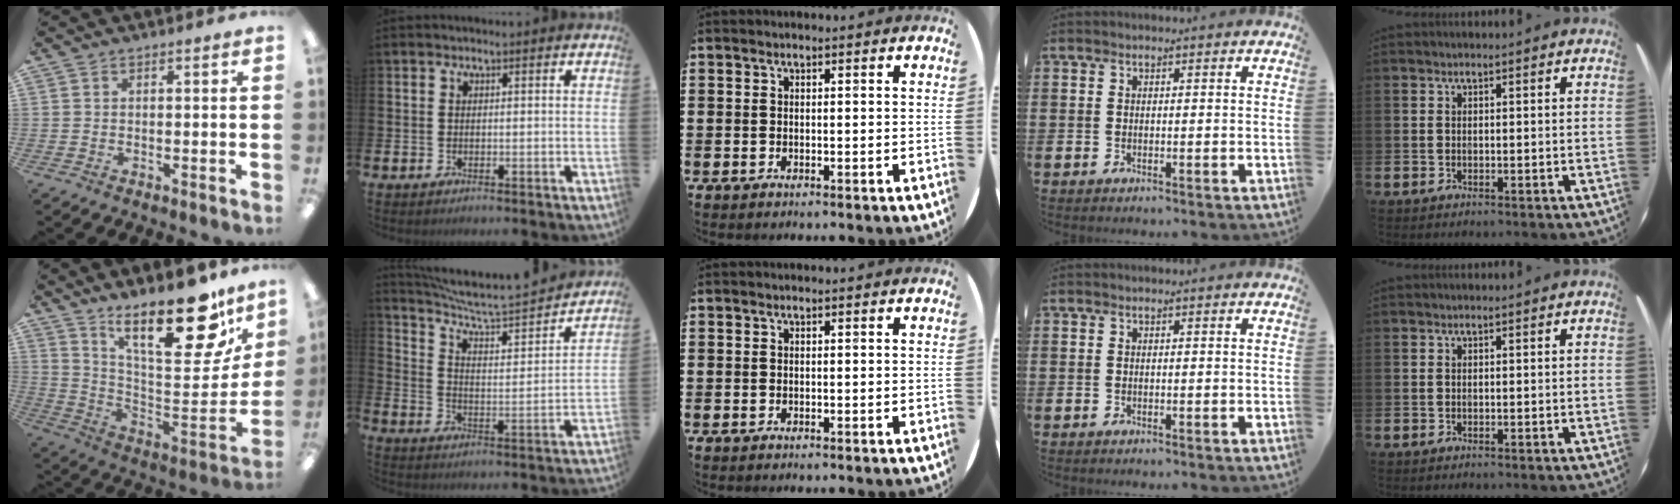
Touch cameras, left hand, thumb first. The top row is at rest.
{"thumb": {"total": 24.0, "force": [16.5, 8.2, 15.4], "torque": [-0.217, -0.121, 0.272]}, "index": {"total": 7.1, "force": [6.5, 0.9, 2.7], "torque": [-0.088, -0.050, 0.106]}}